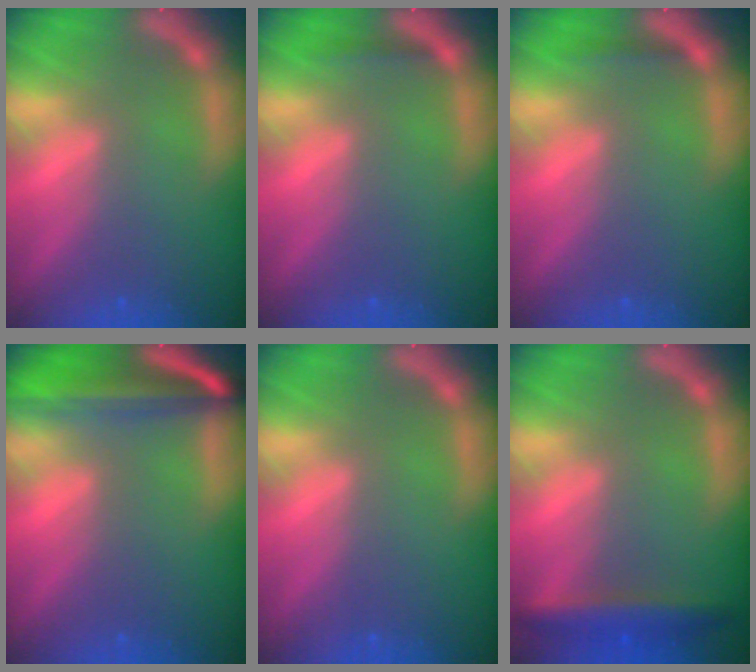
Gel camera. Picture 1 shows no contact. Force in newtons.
{"total": 0.9}
{"total": 0.9}
{"total": 9.0}
{"total": 0.0}
{"total": 4.0}